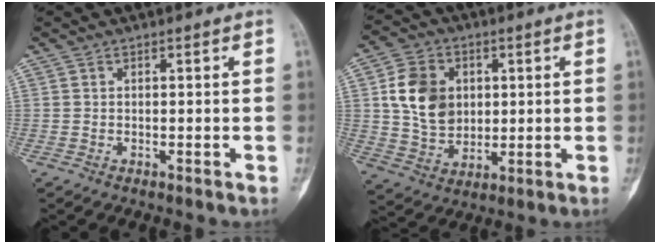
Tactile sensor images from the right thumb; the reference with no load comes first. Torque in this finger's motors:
{"motor_torque": [1.42, 1.58, 0.76, -0.70, 0.25]}